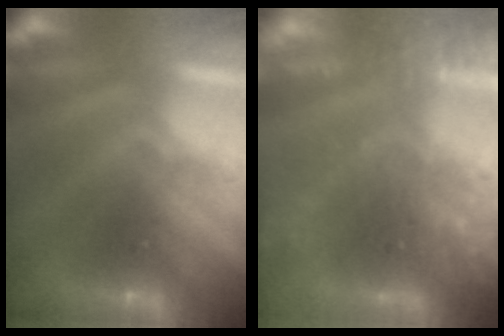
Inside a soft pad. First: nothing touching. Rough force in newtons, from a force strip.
{"total": 5.8}